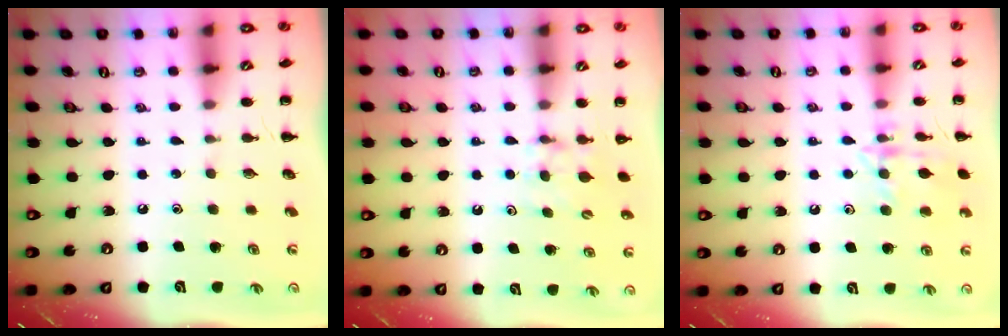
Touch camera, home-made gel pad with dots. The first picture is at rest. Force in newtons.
{"total": 5.1, "press": 4.8, "slide": 1.6}
{"total": 12.2, "press": 12.2, "slide": 0.6}